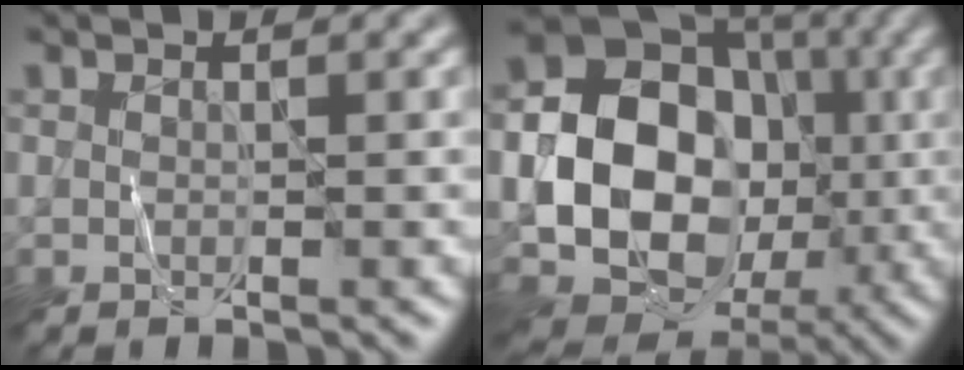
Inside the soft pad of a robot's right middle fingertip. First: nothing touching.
{"total": 16.4, "force": [-2.0, 13.1, 9.7], "torque": [-0.146, -0.004, -0.048]}